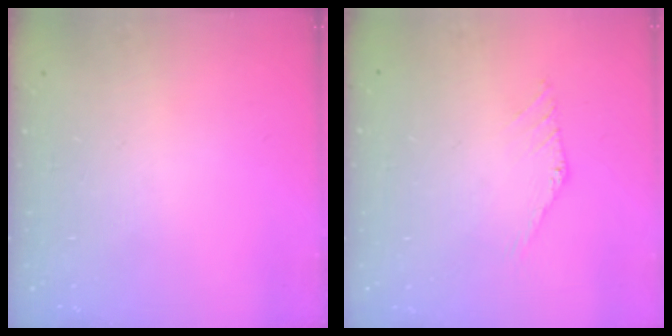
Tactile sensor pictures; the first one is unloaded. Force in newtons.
{"total": 1.2, "press": 1.2, "slide": 0.1}